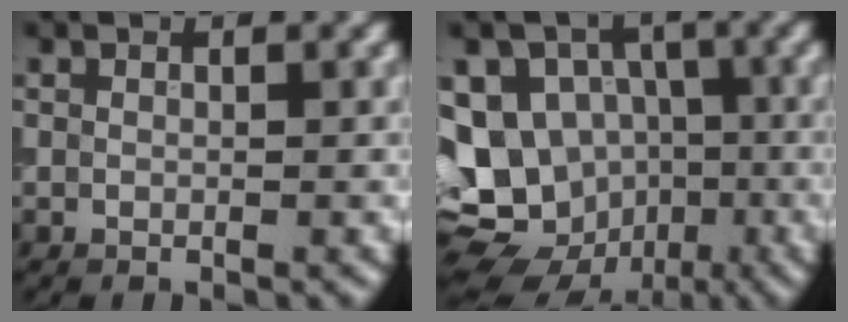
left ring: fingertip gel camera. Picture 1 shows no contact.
{"total": 14.6, "force": [-3.7, 12.9, 5.8], "torque": [-0.134, -0.005, -0.070]}